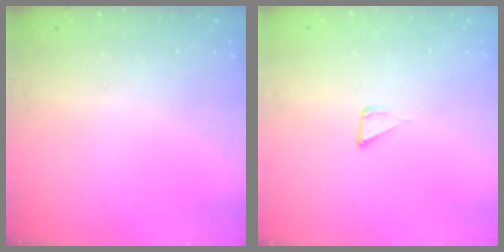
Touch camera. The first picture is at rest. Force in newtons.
{"total": 2.1, "press": 2.1, "slide": 0.1}